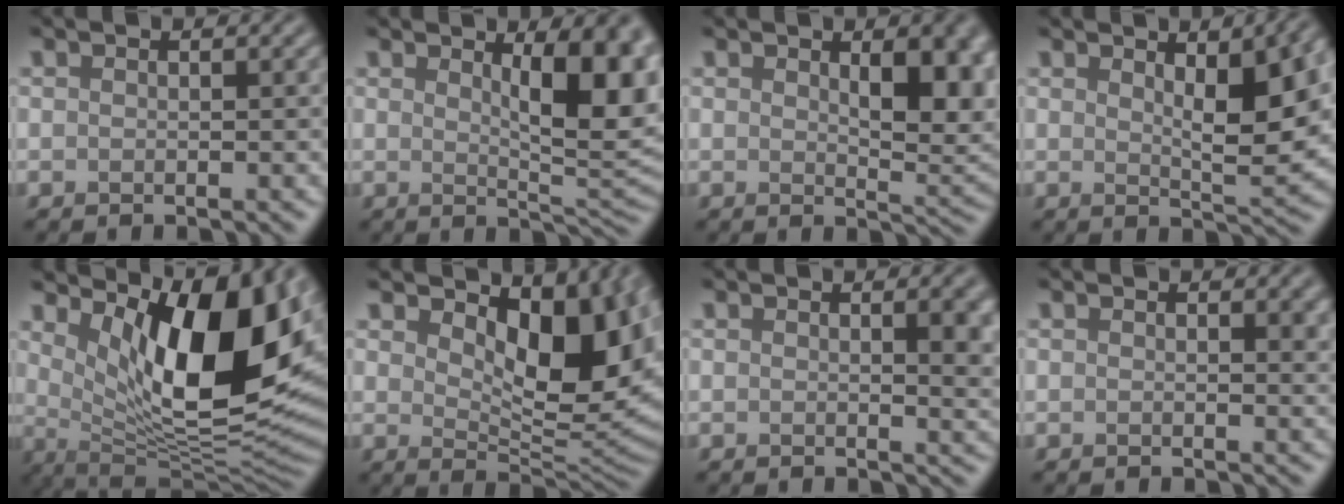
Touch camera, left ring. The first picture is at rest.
{"total": 8.1, "force": [2.2, 2.6, 7.3], "torque": [-0.093, -0.004, 0.039]}
{"total": 6.3, "force": [1.7, 2.7, 5.4], "torque": [-0.071, -0.006, 0.035]}
{"total": 7.1, "force": [2.0, 2.1, 6.5], "torque": [-0.093, -0.002, 0.036]}
{"total": 13.6, "force": [3.9, 5.3, 11.8], "torque": [-0.170, -0.014, 0.068]}
{"total": 9.8, "force": [3.2, 4.8, 7.9], "torque": [-0.114, -0.014, 0.052]}
{"total": 3.5, "force": [0.8, 1.1, 3.3], "torque": [-0.031, 0.001, 0.010]}
{"total": 1.1, "force": [0.5, 0.3, 0.9], "torque": [-0.007, -0.002, 0.008]}